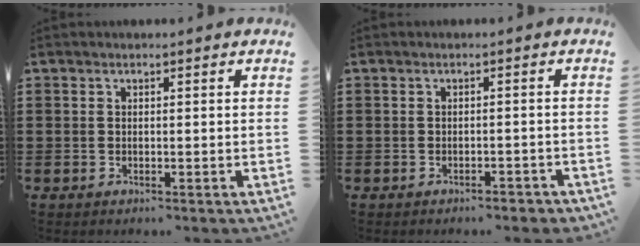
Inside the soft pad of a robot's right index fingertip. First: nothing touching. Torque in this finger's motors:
{"motor_torque": [1.09, 1.04, 0.17, 0.03]}